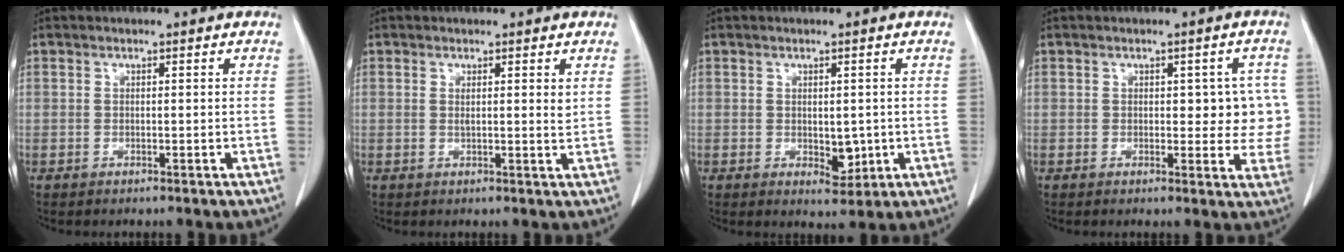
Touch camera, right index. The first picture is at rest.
{"total": 1.8, "force": [0.8, 0.2, 1.6], "torque": [-0.030, -0.004, 0.012]}
{"total": 3.2, "force": [-0.4, 1.9, 2.5], "torque": [-0.034, -0.006, 0.006]}
{"total": 5.7, "force": [0.5, 3.0, 4.8], "torque": [-0.035, 0.016, 0.007]}